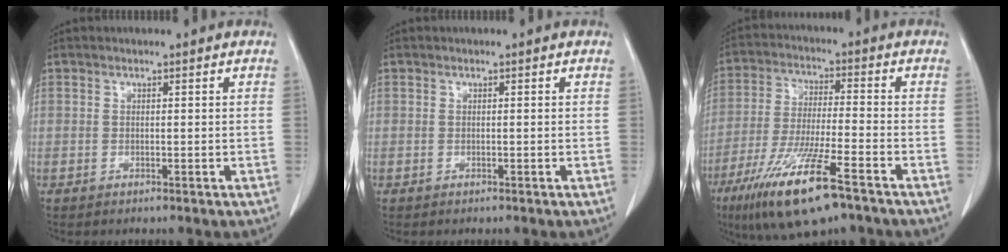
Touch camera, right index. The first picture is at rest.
{"total": 0.0}
{"total": 14.5, "force": [-8.8, 1.7, 11.4], "torque": [-0.233, -0.036, -0.158]}